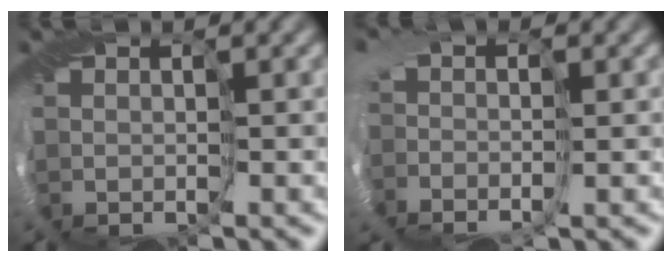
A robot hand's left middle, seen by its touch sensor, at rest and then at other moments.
{"total": 3.0, "force": [-1.0, 2.0, 2.0], "torque": [-0.029, 0.004, -0.016]}